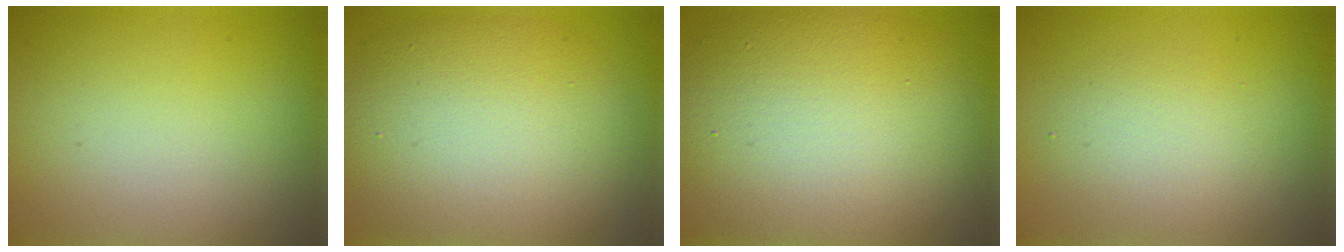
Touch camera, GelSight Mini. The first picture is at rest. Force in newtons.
{"total": 9.2, "press": 9.2, "slide": 0.5}
{"total": 13.3, "press": 13.2, "slide": 1.3}
{"total": 2.8, "press": 2.8, "slide": 0.2}